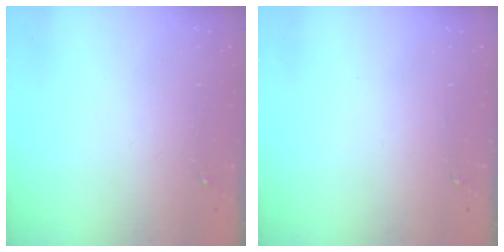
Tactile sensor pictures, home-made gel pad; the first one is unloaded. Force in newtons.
{"total": 0.0}